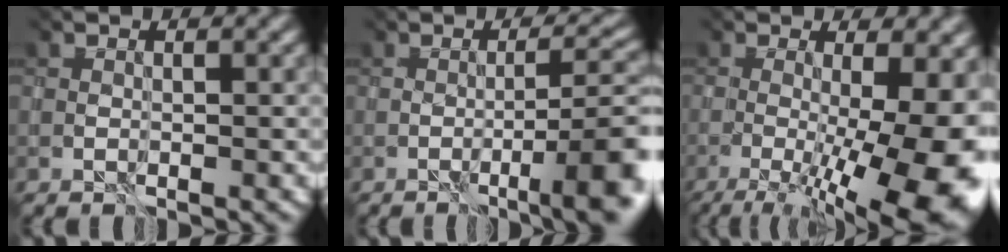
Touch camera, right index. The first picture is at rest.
{"total": 6.1, "force": [-3.8, 0.0, 4.8], "torque": [-0.067, 0.003, -0.034]}
{"total": 17.8, "force": [-4.8, 7.3, 15.4], "torque": [-0.182, -0.007, -0.043]}